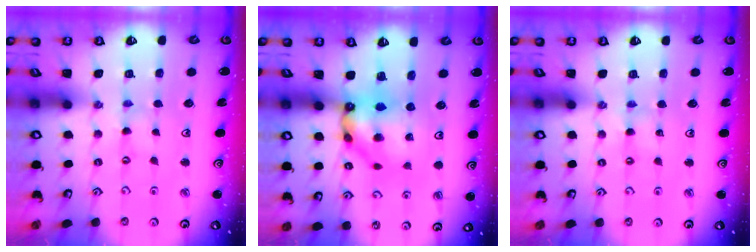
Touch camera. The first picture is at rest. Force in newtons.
{"total": 9.0, "press": 8.9, "slide": 0.6}
{"total": 2.8, "press": 2.8, "slide": 0.3}